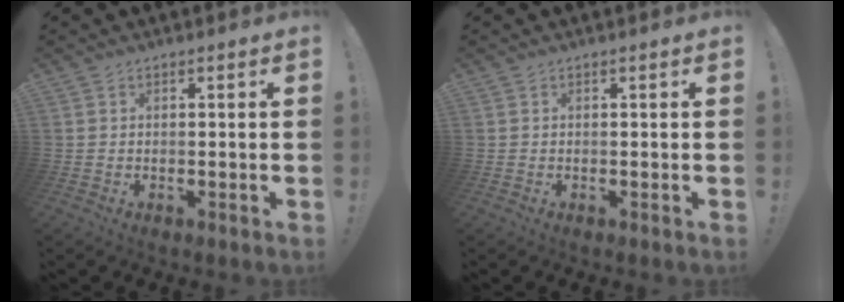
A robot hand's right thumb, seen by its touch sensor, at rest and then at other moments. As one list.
[{"total": 0.0}]